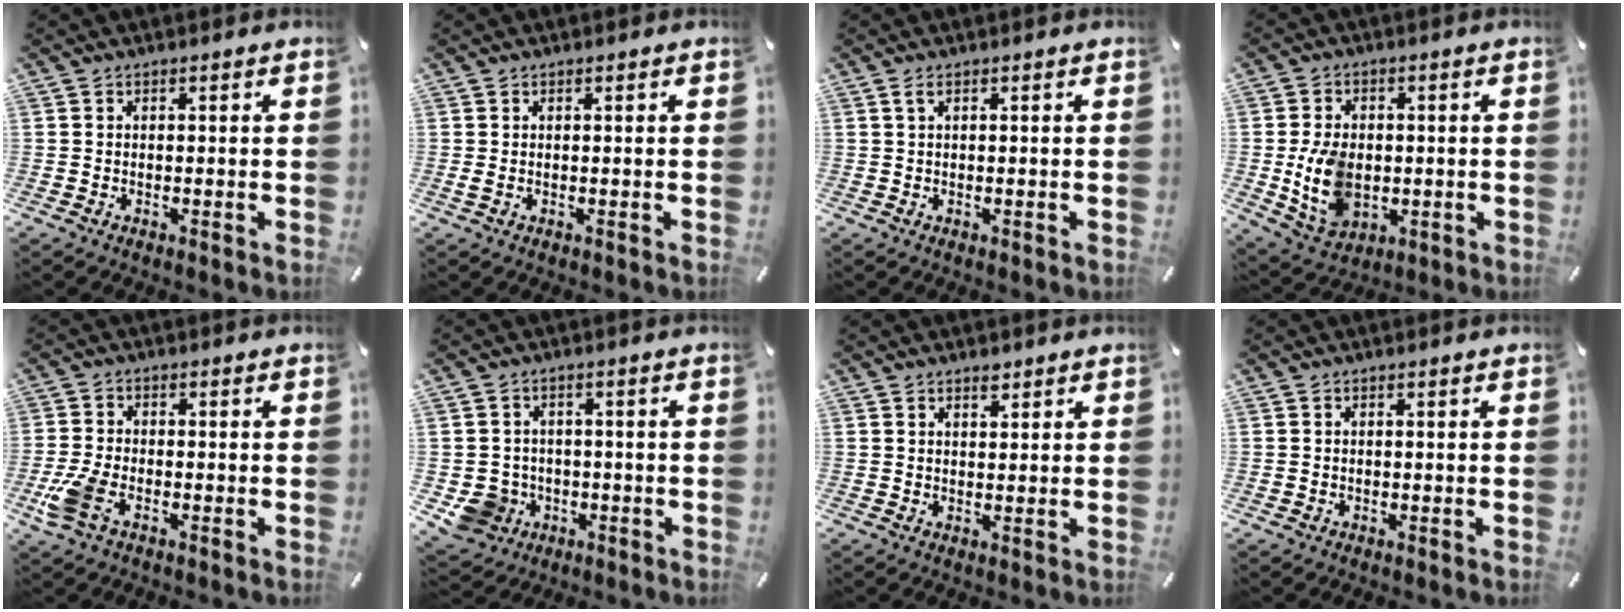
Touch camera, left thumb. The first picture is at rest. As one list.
[{"total": 1.0, "force": [0.2, 0.2, 1.0], "torque": [-0.021, -0.002, 0.003]}, {"total": 1.3, "force": [0.5, 0.3, 1.2], "torque": [-0.024, 0.003, 0.008]}, {"total": 11.5, "force": [-1.0, 8.7, 7.5], "torque": [-0.159, 0.003, -0.014]}, {"total": 6.6, "force": [-3.0, 3.3, 4.8], "torque": [-0.120, -0.006, -0.057]}, {"total": 7.2, "force": [-2.3, 6.6, 1.5], "torque": [-0.050, 0.014, -0.040]}, {"total": 2.1, "force": [1.6, 1.1, 0.8], "torque": [-0.001, -0.007, 0.026]}, {"total": 0.5, "force": [-0.1, 0.5, 0.1], "torque": [-0.001, 0.004, -0.003]}]